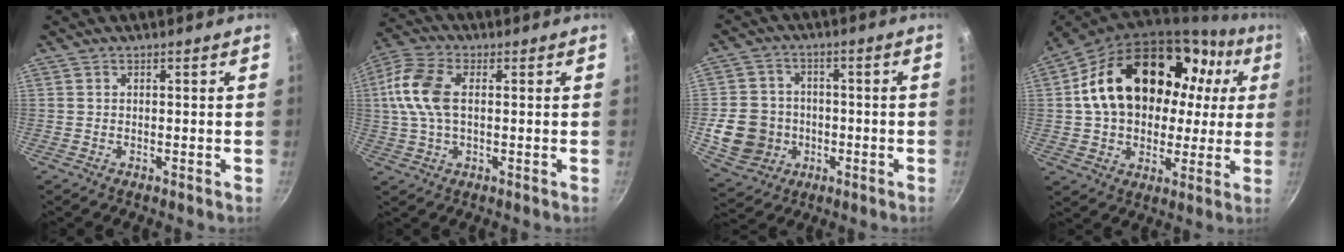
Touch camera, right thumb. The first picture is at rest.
{"total": 10.8, "force": [1.3, 6.2, 8.8], "torque": [-0.184, 0.019, 0.014]}
{"total": 11.2, "force": [-2.3, 10.1, 4.3], "torque": [-0.059, 0.022, -0.031]}
{"total": 26.5, "force": [5.8, 18.2, 18.3], "torque": [-0.292, 0.045, 0.105]}